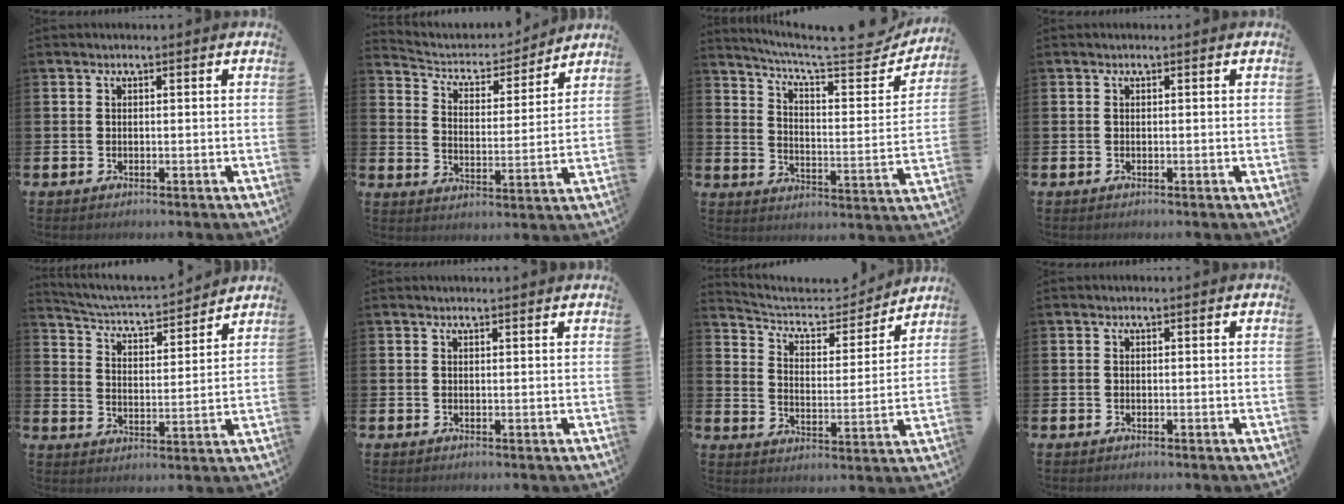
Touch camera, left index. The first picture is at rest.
{"total": 4.9, "force": [4.6, 1.7, 0.7], "torque": [-0.050, -0.040, 0.074]}
{"total": 6.8, "force": [5.9, 1.3, 3.0], "torque": [-0.069, -0.049, 0.090]}
{"total": 0.0}
{"total": 4.7, "force": [4.6, 0.6, 0.8], "torque": [-0.046, -0.042, 0.074]}
{"total": 0.7, "force": [0.7, -0.1, 0.1], "torque": [0.006, -0.004, 0.012]}
{"total": 6.5, "force": [5.8, 2.2, 1.7], "torque": [-0.063, -0.044, 0.095]}
{"total": 0.0}